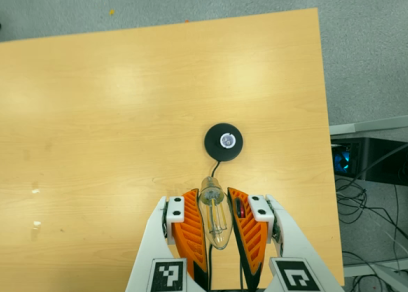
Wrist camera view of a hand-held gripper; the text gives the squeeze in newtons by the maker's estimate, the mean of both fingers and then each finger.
{"total": 21.1, "left": 22.9, "right": 19.2}